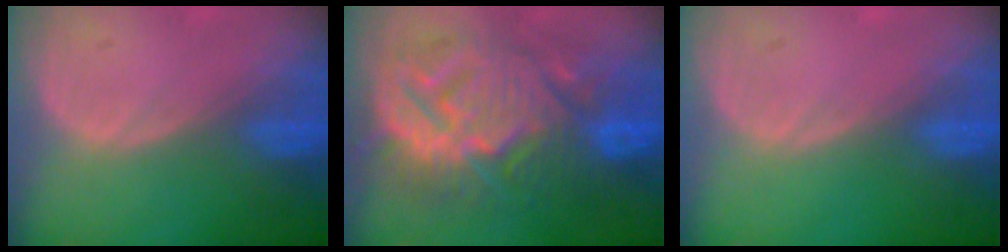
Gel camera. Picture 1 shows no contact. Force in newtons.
{"total": 14.0, "press": 13.9, "slide": 1.4}
{"total": 0.0}